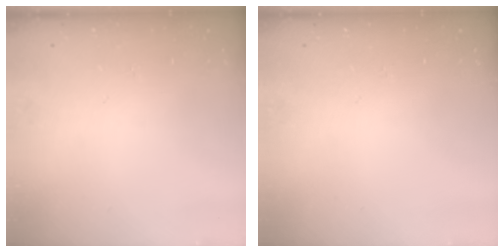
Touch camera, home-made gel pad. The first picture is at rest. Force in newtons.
{"total": 0.0}